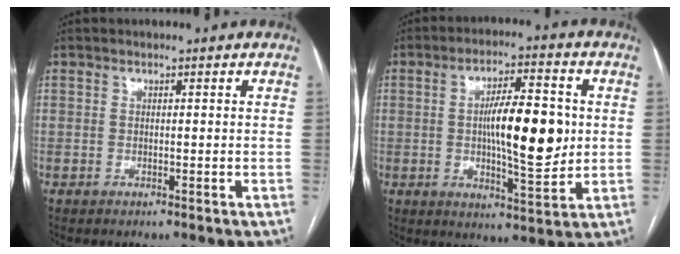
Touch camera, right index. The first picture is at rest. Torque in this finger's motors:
{"motor_torque": [0.59, 0.15, 0.32, 0.12]}